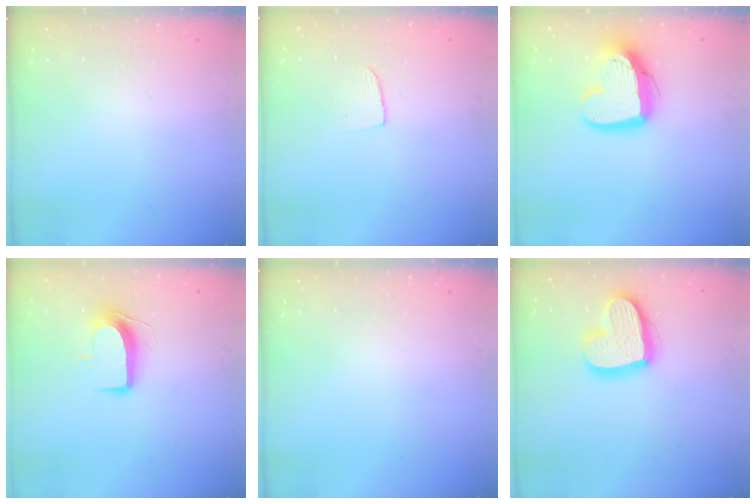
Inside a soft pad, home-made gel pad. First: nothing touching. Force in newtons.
{"total": 3.8, "press": 3.8, "slide": 0.4}
{"total": 15.6, "press": 15.5, "slide": 1.6}
{"total": 8.8, "press": 8.7, "slide": 0.6}
{"total": 0.0}
{"total": 18.1, "press": 18.0, "slide": 1.8}